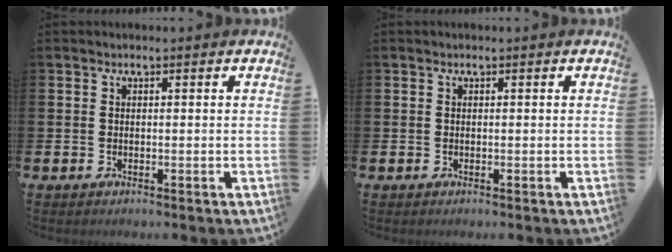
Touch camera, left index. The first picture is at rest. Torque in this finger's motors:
{"motor_torque": [0.00, 0.00, 0.00, 0.02]}